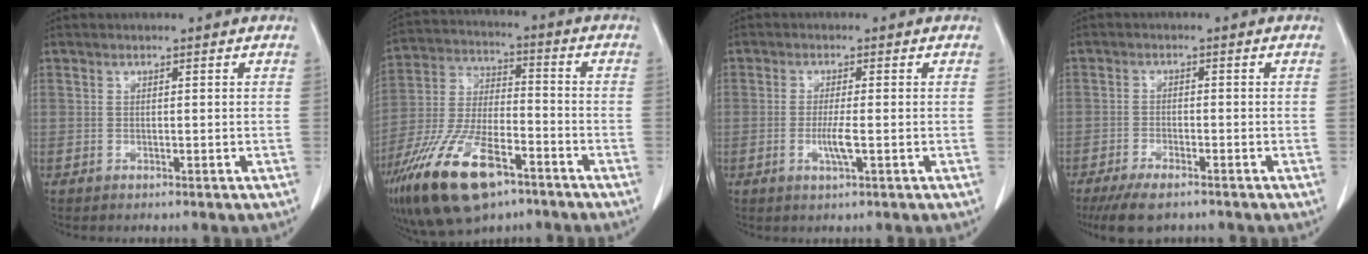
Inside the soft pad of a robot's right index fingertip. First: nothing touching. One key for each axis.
{"total": 18.0, "fx": -10.7, "fy": 6.5, "fz": 12.9, "tx": -0.283, "ty": -0.021, "tz": -0.195}
{"total": 3.2, "fx": -0.7, "fy": 0.0, "fz": 3.1, "tx": -0.064, "ty": -0.007, "tz": -0.015}
{"total": 6.3, "fx": -4.9, "fy": 1.7, "fz": 3.6, "tx": -0.063, "ty": -0.011, "tz": -0.081}